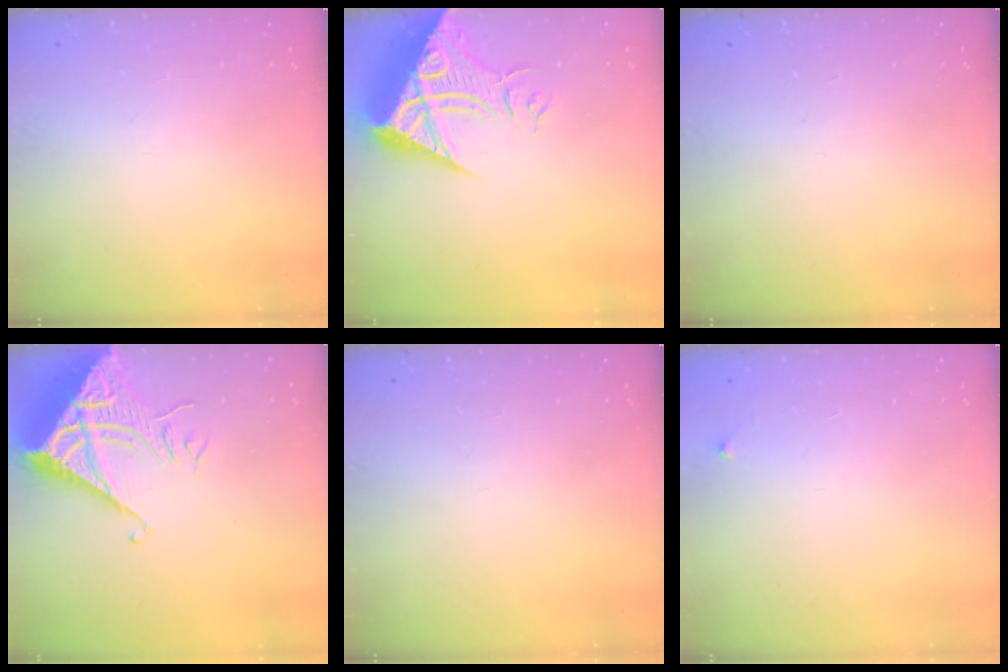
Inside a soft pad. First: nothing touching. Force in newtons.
{"total": 19.4, "press": 19.3, "slide": 2.1}
{"total": 0.0}
{"total": 11.2, "press": 11.2, "slide": 0.9}
{"total": 0.0}
{"total": 3.2, "press": 3.2, "slide": 0.5}